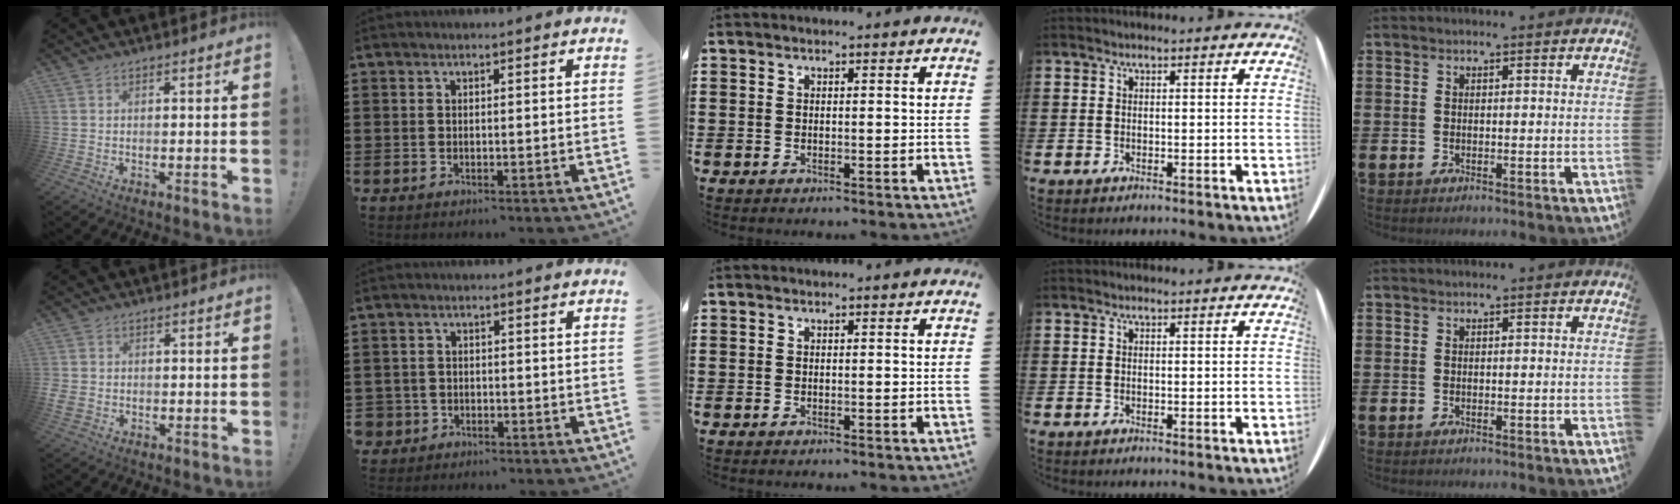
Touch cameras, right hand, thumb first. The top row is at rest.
{"thumb": {"total": 2.5, "force": [-0.4, 2.1, 1.3], "torque": [-0.027, 0.000, -0.006]}, "index": {"total": 2.1, "force": [-1.4, 1.5, 0.1], "torque": [-0.014, -0.001, -0.036]}}